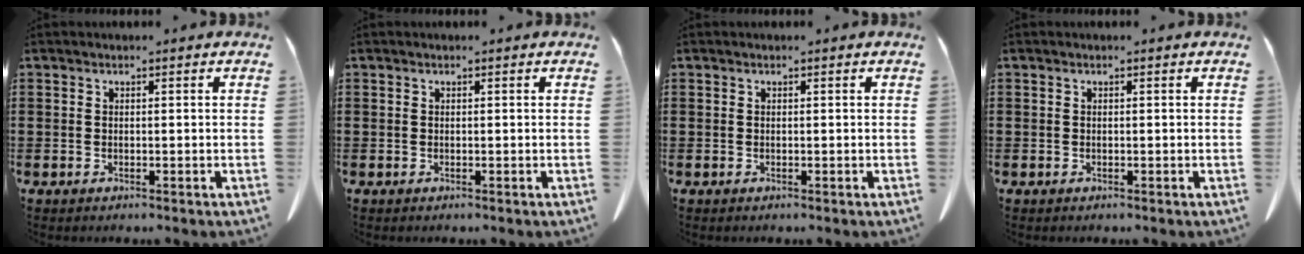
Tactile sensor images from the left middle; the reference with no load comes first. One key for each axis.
{"total": 0.0}
{"total": 0.0}
{"total": 0.0}